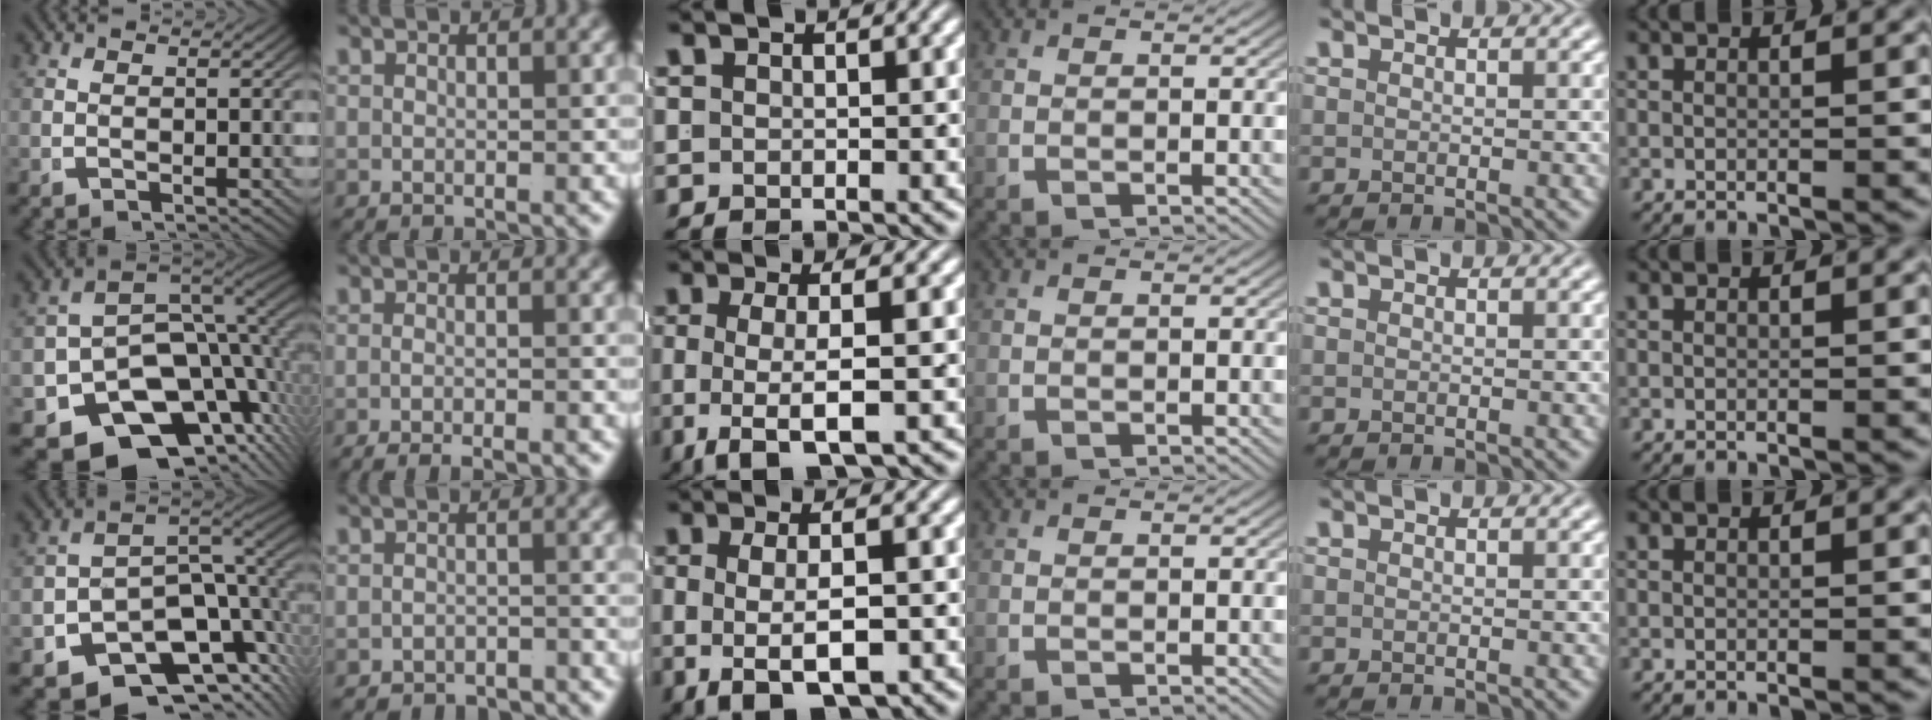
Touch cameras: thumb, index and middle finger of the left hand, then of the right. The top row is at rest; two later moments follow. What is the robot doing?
{"motion": "lift_and_place", "object": "shorts"}